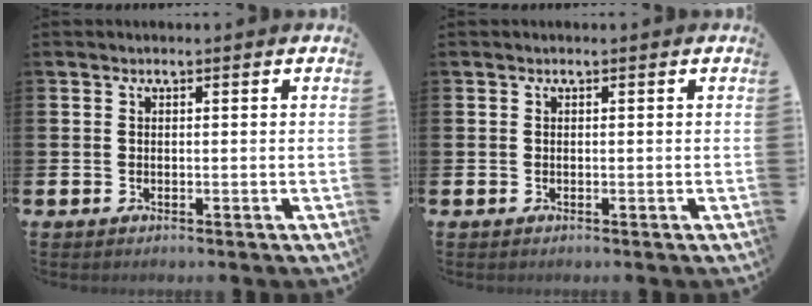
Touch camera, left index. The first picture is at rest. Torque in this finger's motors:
{"motor_torque": [-0.13, 0.09, -0.02, -0.01]}